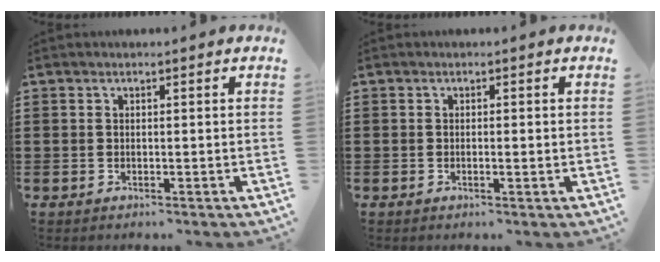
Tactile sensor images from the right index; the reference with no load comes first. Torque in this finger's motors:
{"motor_torque": [-0.38, 0.46, 0.00, 0.00]}